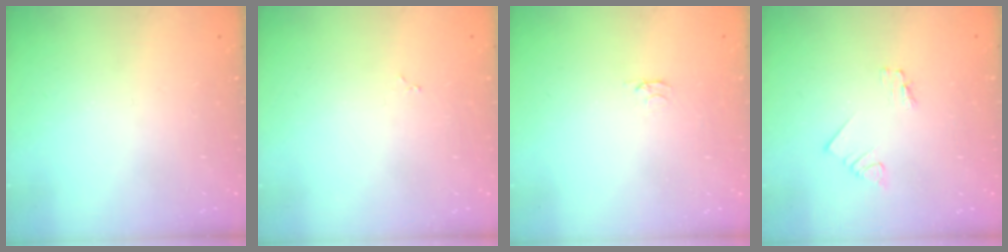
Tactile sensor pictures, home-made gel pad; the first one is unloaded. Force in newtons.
{"total": 1.9, "press": 1.9, "slide": 0.3}
{"total": 2.1, "press": 2.0, "slide": 0.3}
{"total": 1.2, "press": 1.2, "slide": 0.0}